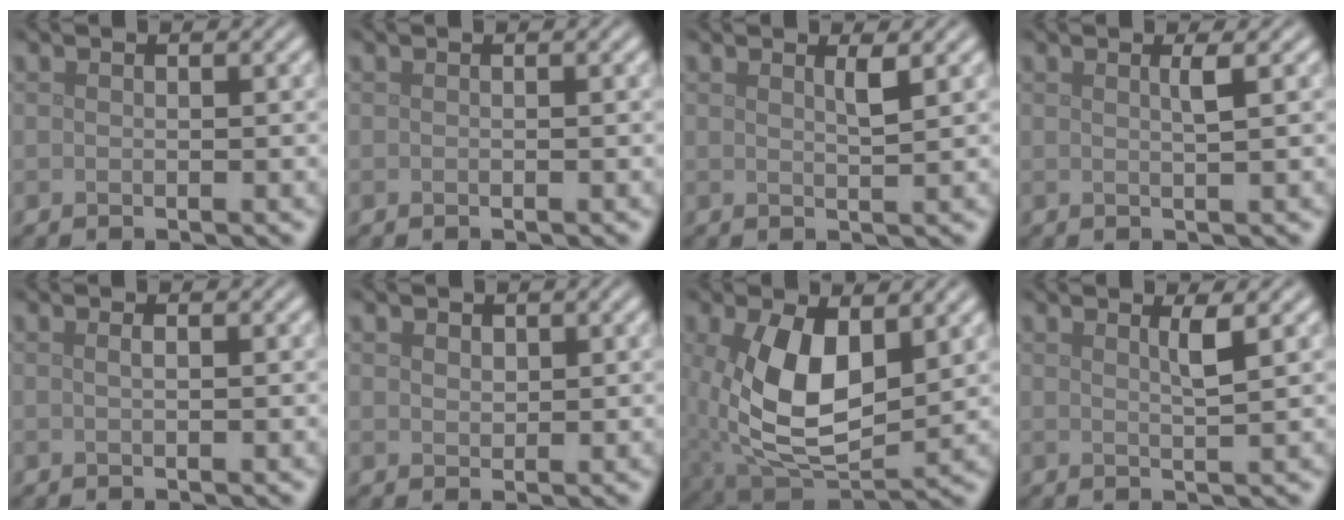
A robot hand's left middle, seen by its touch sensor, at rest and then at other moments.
{"total": 0.0}
{"total": 1.3, "force": [0.8, 0.2, 1.0], "torque": [-0.014, -0.001, 0.011]}
{"total": 1.3, "force": [0.6, 0.3, 1.2], "torque": [-0.014, 0.001, 0.005]}
{"total": 0.8, "force": [0.2, 0.3, 0.7], "torque": [-0.011, 0.004, 0.001]}
{"total": 1.1, "force": [0.8, 0.7, 0.3], "torque": [-0.008, 0.000, 0.014]}
{"total": 9.3, "force": [1.4, 5.3, 7.5], "torque": [-0.172, -0.022, 0.037]}
{"total": 1.8, "force": [0.9, 0.3, 1.5], "torque": [-0.021, 0.000, 0.009]}